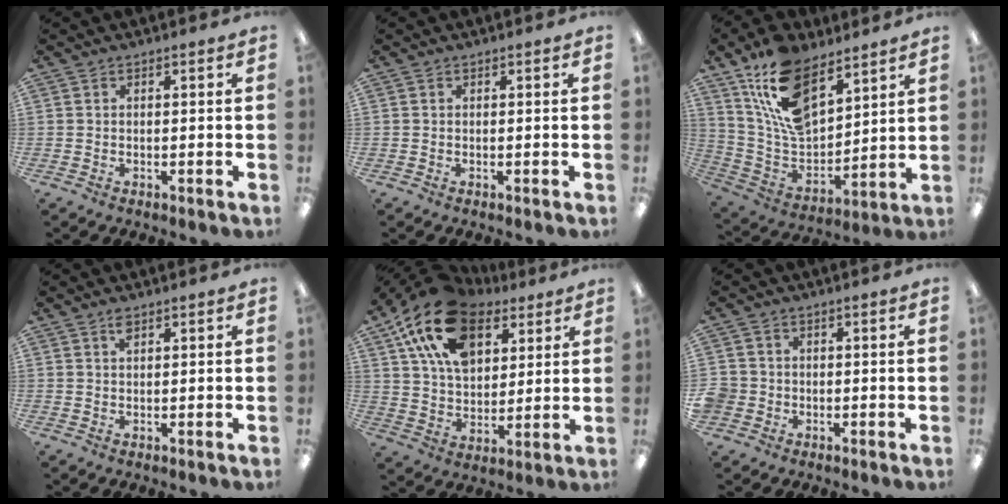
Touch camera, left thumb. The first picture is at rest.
{"total": 0.0}
{"total": 16.9, "force": [10.7, 9.0, 9.5], "torque": [-0.194, -0.046, 0.202]}
{"total": 1.6, "force": [1.1, 0.6, 1.0], "torque": [-0.024, 0.002, 0.020]}
{"total": 20.1, "force": [11.2, 11.9, 11.7], "torque": [-0.228, -0.031, 0.203]}
{"total": 3.4, "force": [-0.6, 3.3, 0.6], "torque": [-0.020, 0.006, -0.012]}